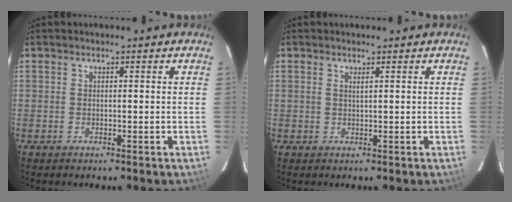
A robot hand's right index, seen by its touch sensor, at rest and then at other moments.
{"total": 0.7, "force": [0.5, -0.2, 0.4], "torque": [-0.007, -0.001, 0.009]}